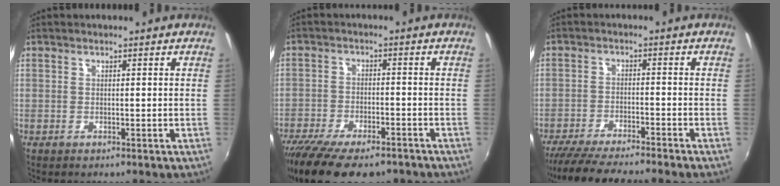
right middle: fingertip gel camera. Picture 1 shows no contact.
{"total": 17.0, "force": [-12.9, 6.1, 9.3], "torque": [-0.197, -0.047, -0.203]}
{"total": 12.1, "force": [-10.8, -0.3, 5.3], "torque": [-0.119, -0.022, -0.178]}